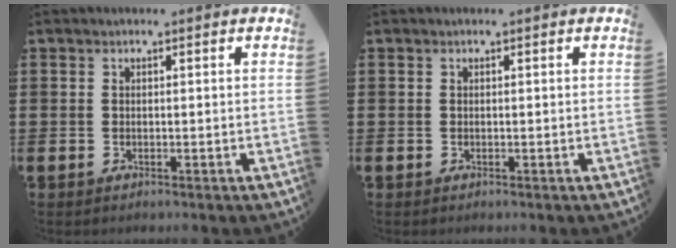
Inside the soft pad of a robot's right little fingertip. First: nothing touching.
{"total": 0.0}